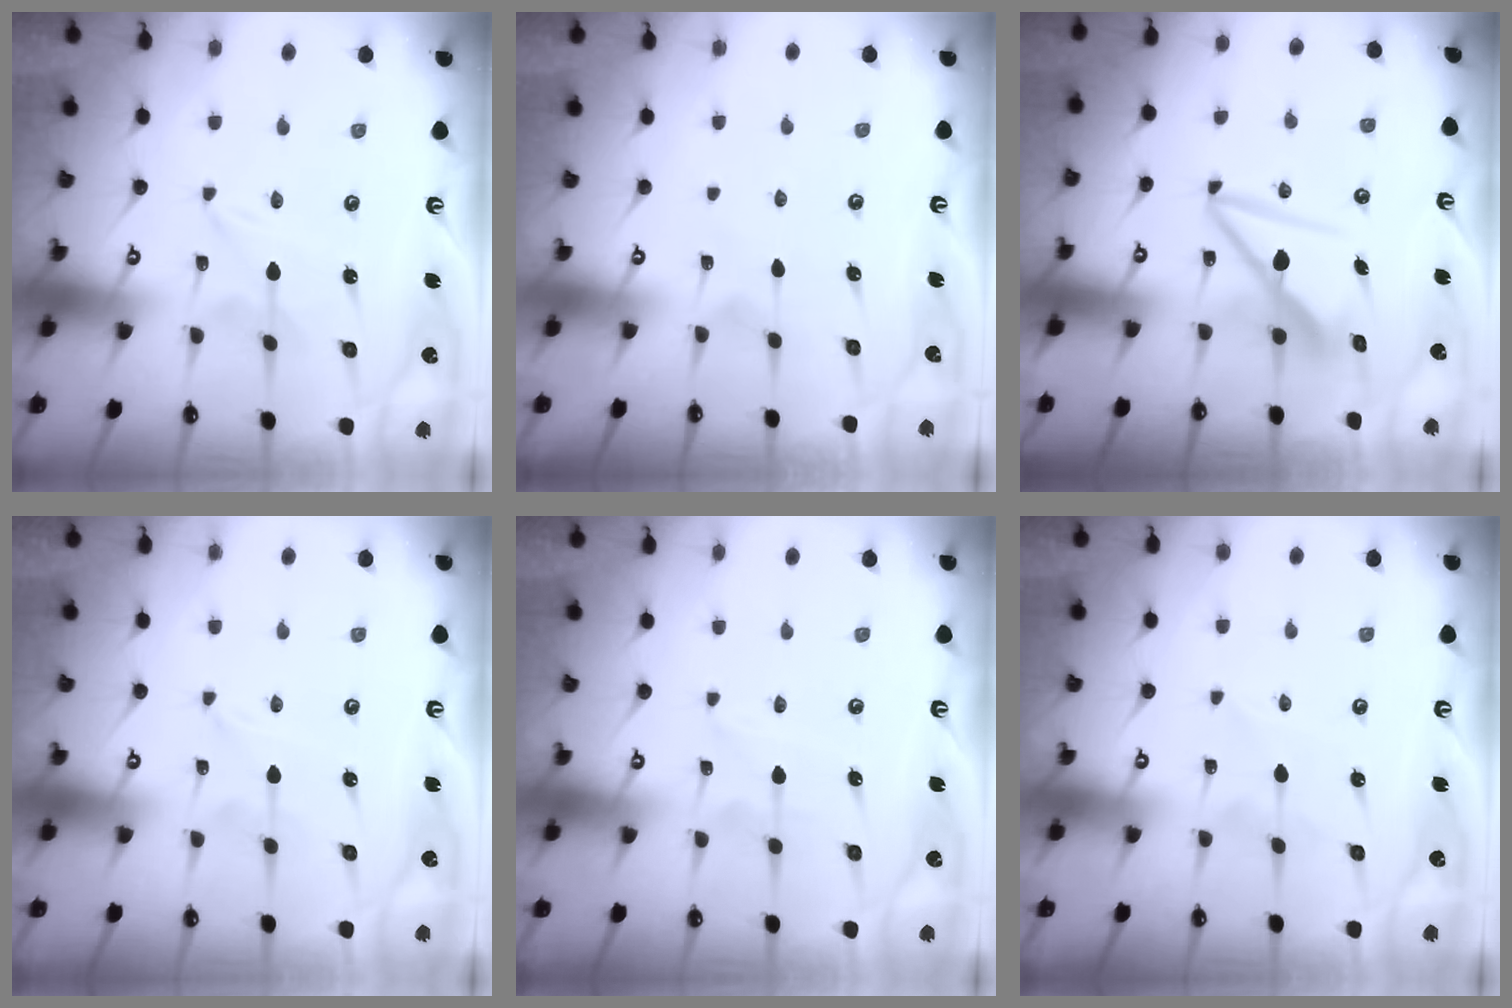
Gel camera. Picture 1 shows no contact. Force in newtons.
{"total": 2.4, "press": 2.4, "slide": 0.2}
{"total": 9.0, "press": 8.9, "slide": 1.0}
{"total": 0.0}
{"total": 0.9, "press": 0.9, "slide": 0.1}
{"total": 3.2, "press": 3.1, "slide": 0.3}